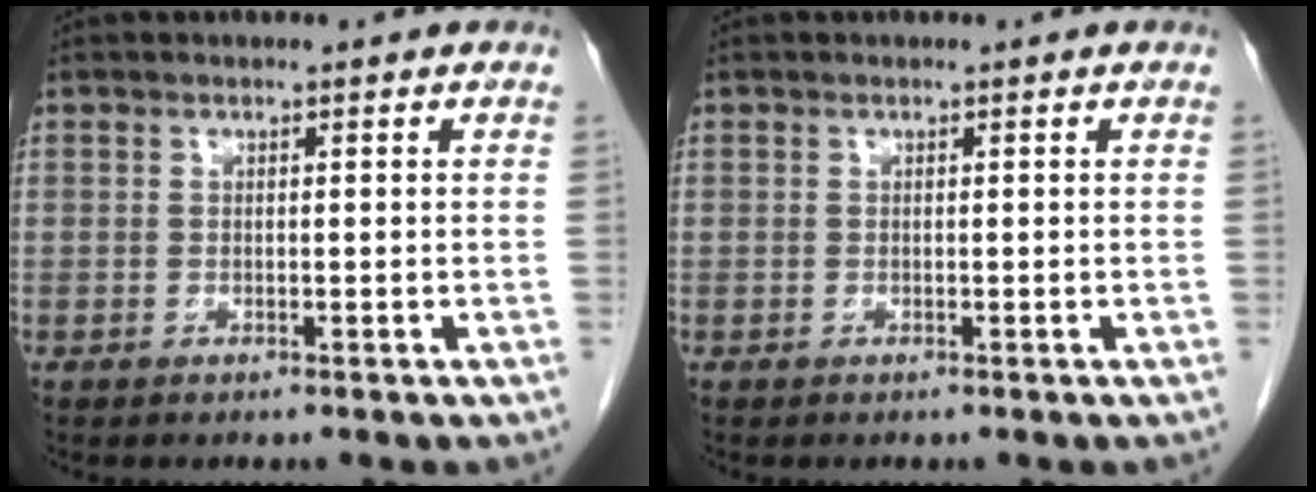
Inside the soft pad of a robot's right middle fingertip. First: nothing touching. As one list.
[{"total": 0.0}]